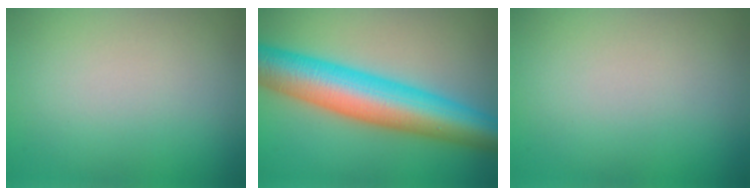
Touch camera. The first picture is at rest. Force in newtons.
{"total": 10.7, "press": 10.7, "slide": 0.1}
{"total": 0.0}